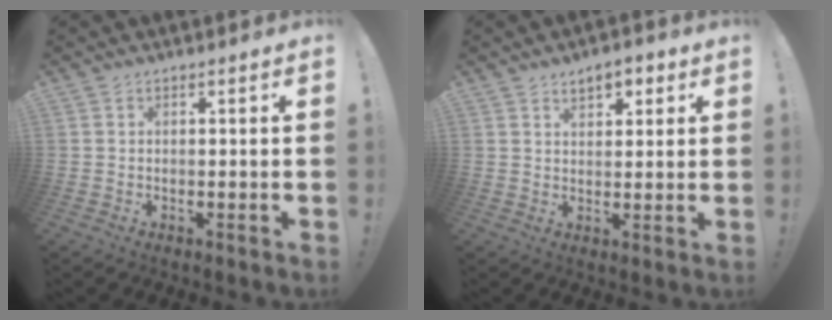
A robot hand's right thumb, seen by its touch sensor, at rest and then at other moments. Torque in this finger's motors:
{"motor_torque": [-0.27, 0.31, 0.00, 0.00, 0.00]}